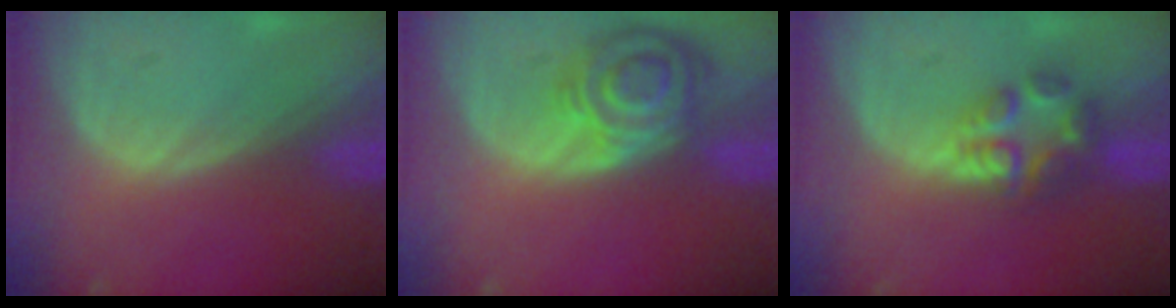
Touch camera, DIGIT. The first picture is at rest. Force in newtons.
{"total": 8.4, "press": 7.4, "slide": 3.9}
{"total": 6.0, "press": 5.3, "slide": 2.8}